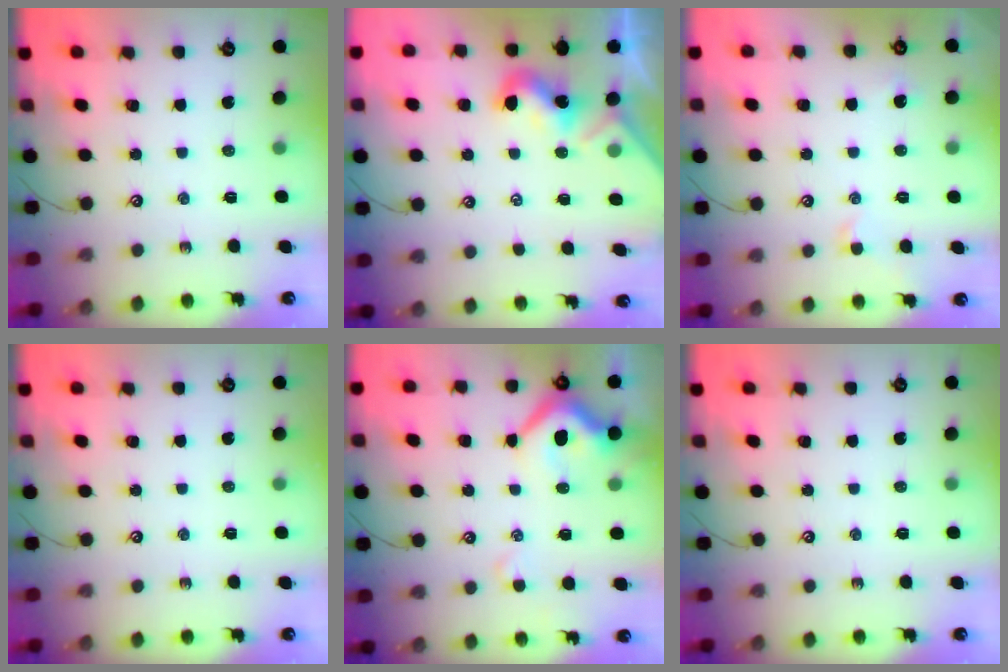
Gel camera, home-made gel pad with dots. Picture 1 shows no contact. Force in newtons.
{"total": 2.0, "press": 2.0, "slide": 0.5}
{"total": 0.7, "press": 0.4, "slide": 0.6}
{"total": 0.0}
{"total": 7.1, "press": 7.0, "slide": 1.5}
{"total": 0.0}